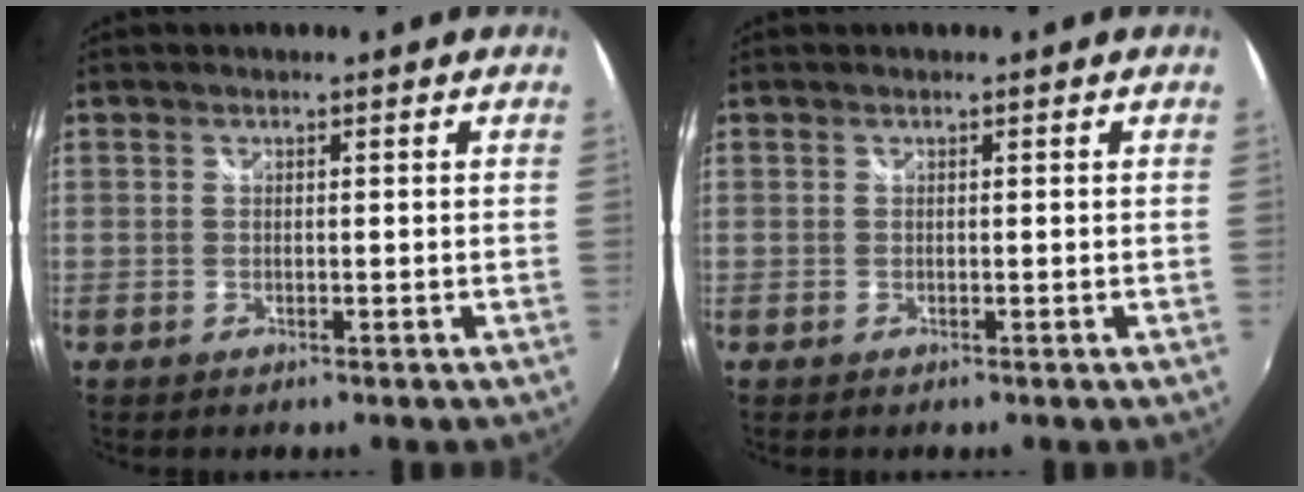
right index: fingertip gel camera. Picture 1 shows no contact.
{"total": 0.0}